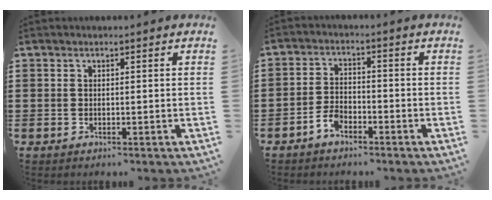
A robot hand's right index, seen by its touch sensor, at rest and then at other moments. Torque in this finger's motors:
{"motor_torque": [1.09, 1.04, 0.04, 0.02]}